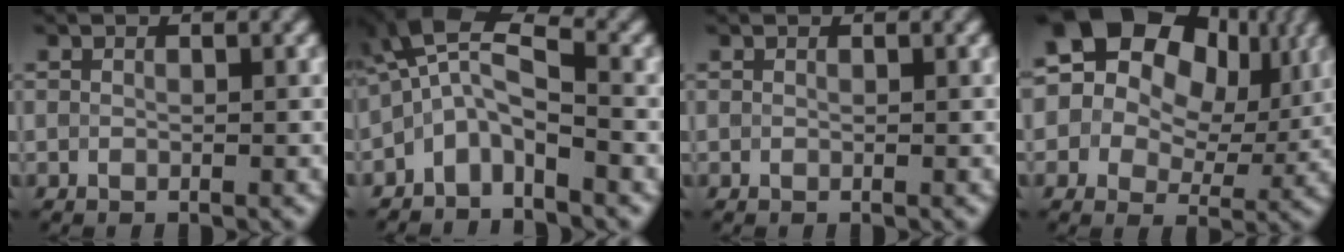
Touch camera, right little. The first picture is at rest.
{"total": 4.7, "force": [-2.5, 1.8, 3.6], "torque": [-0.063, 0.015, -0.055]}
{"total": 0.0}
{"total": 17.3, "force": [6.7, 12.6, 9.9], "torque": [-0.196, 0.063, 0.099]}